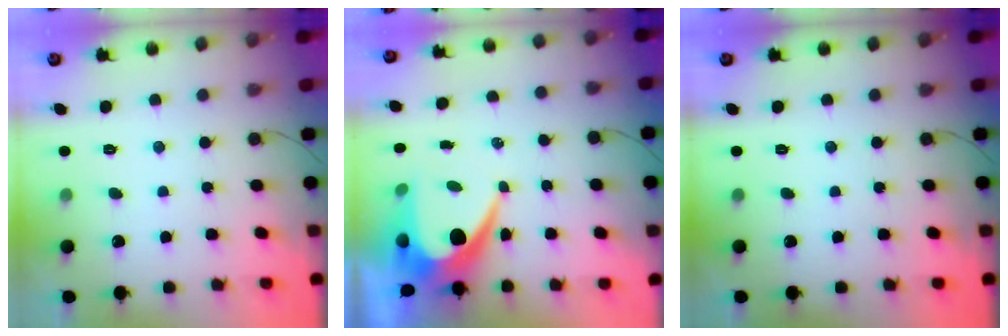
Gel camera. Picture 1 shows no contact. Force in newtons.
{"total": 9.6, "press": 9.6, "slide": 0.6}
{"total": 0.0}